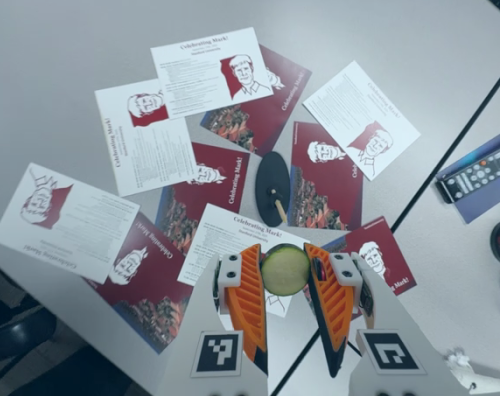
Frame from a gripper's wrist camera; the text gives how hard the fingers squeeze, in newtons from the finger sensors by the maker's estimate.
{"total": 12.9, "left": 13.4, "right": 12.4}